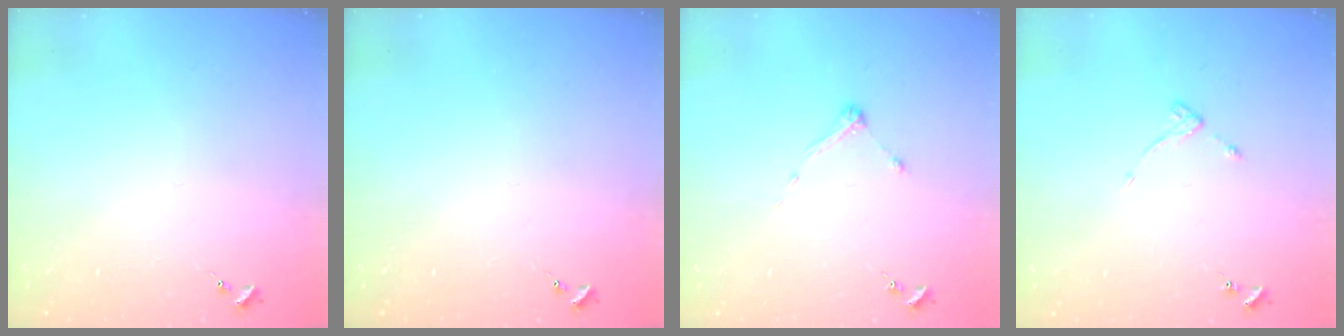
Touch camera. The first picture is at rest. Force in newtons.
{"total": 0.0}
{"total": 3.9, "press": 3.8, "slide": 0.4}
{"total": 4.8, "press": 4.7, "slide": 0.5}